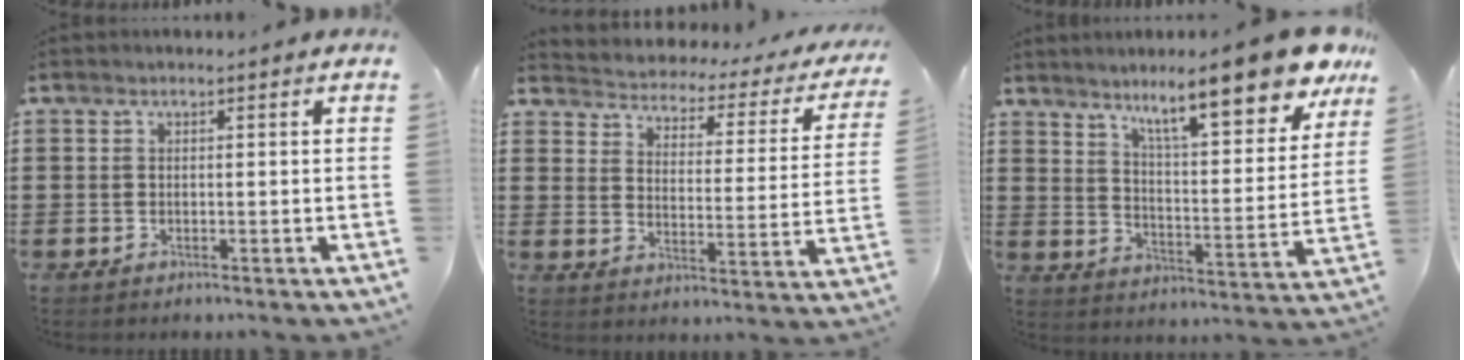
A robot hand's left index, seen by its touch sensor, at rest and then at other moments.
{"total": 2.0, "force": [1.9, 0.4, -0.1], "torque": [-0.019, -0.024, 0.021]}
{"total": 13.3, "force": [10.1, 1.4, 8.5], "torque": [-0.152, -0.054, 0.163]}